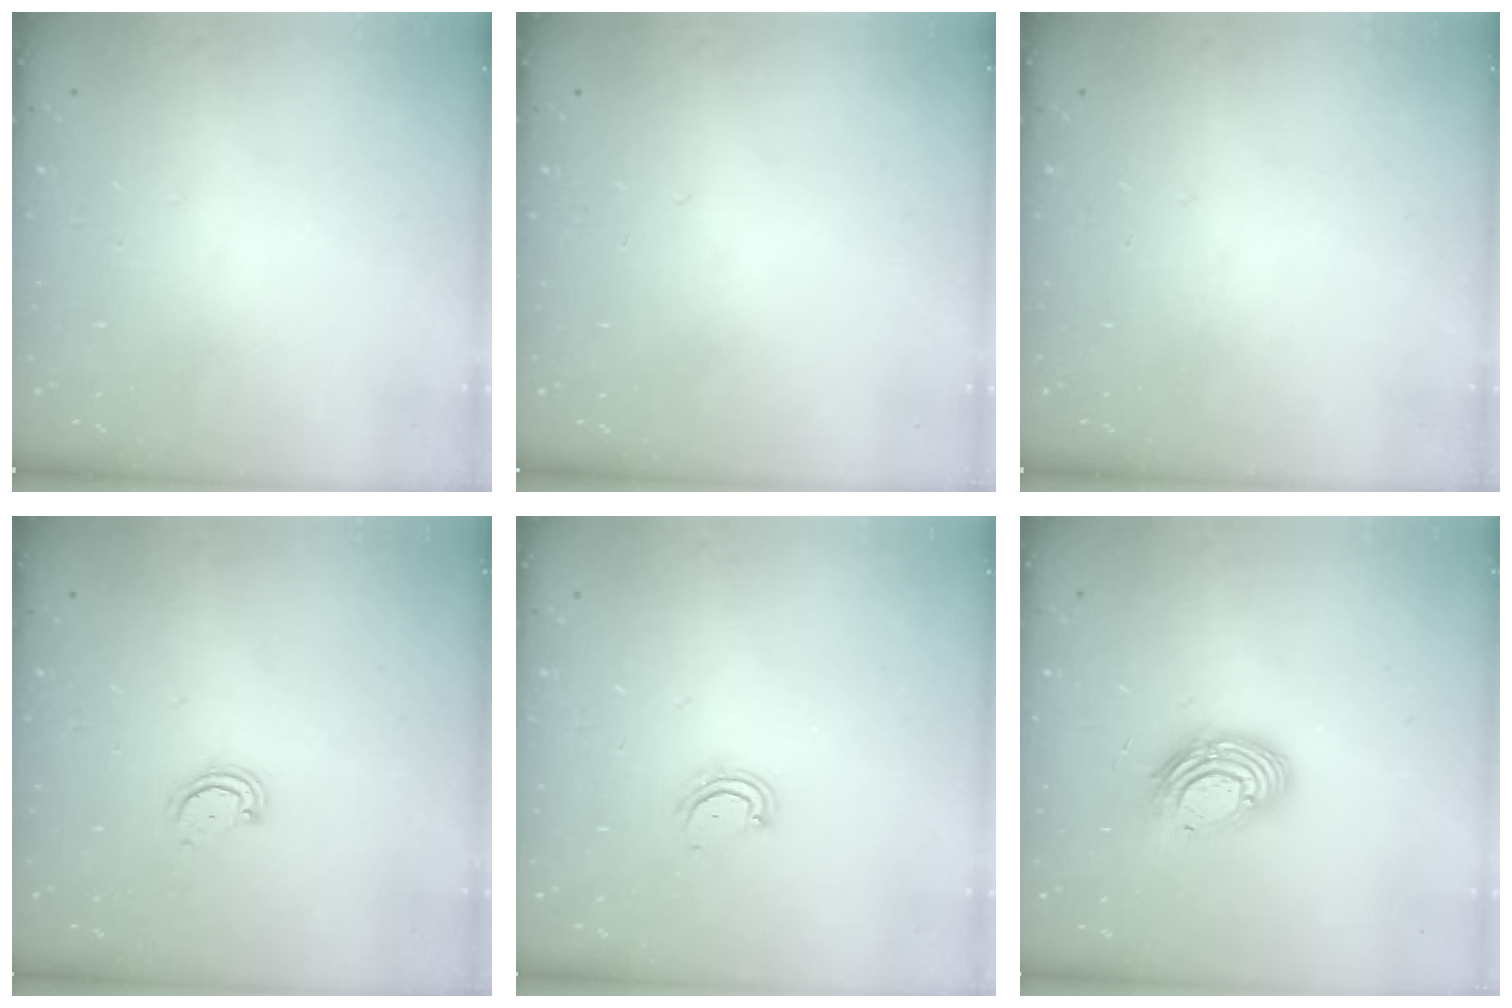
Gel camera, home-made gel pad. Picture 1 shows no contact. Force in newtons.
{"total": 0.0}
{"total": 0.0}
{"total": 2.6, "press": 2.6, "slide": 0.3}
{"total": 4.1, "press": 4.1, "slide": 0.3}
{"total": 11.2, "press": 11.2, "slide": 1.0}